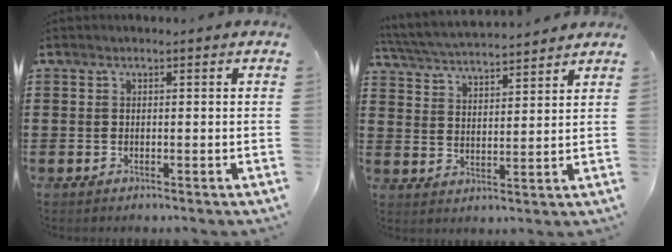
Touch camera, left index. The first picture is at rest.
{"total": 4.8, "force": [4.7, -0.1, 0.9], "torque": [-0.039, -0.025, 0.080]}